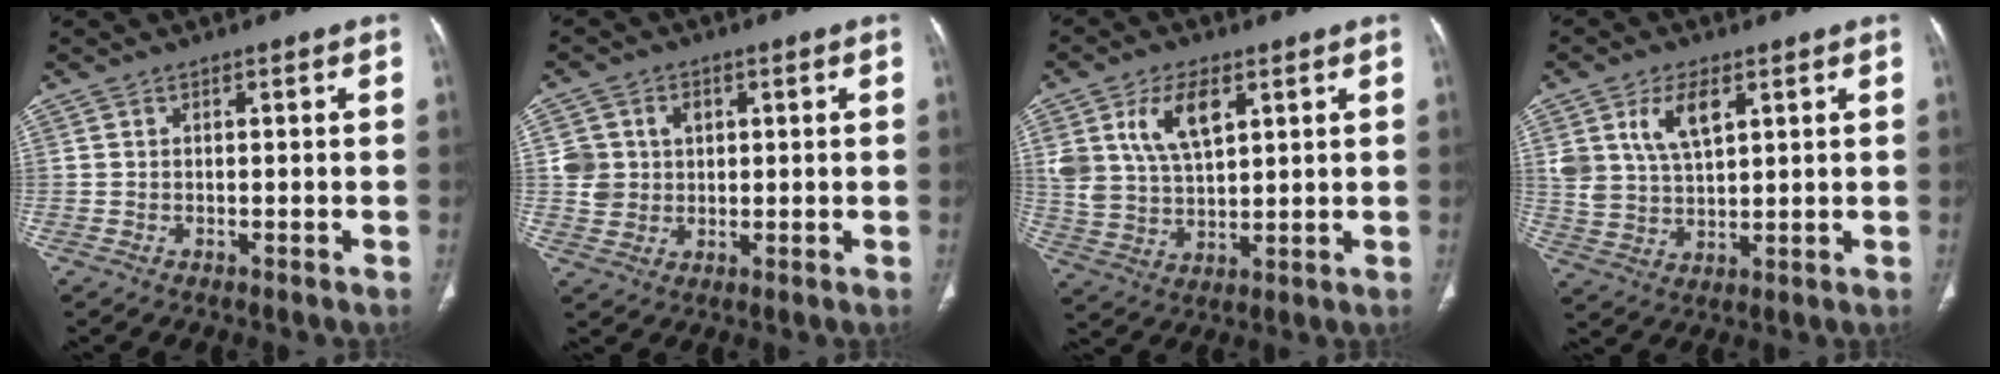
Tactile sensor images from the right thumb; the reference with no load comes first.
{"total": 6.4, "force": [1.5, 5.8, 2.4], "torque": [-0.018, -0.004, 0.032]}
{"total": 10.9, "force": [4.7, 5.8, 8.0], "torque": [-0.142, -0.015, 0.096]}
{"total": 8.6, "force": [3.8, 4.5, 6.3], "torque": [-0.109, -0.015, 0.080]}